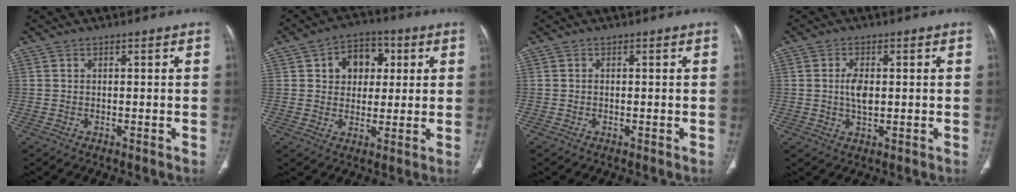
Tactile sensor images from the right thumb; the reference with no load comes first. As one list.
[{"total": 9.4, "force": [2.7, 7.1, 5.5], "torque": [-0.037, 0.001, 0.039]}, {"total": 0.0}, {"total": 4.1, "force": [0.3, 2.1, 3.5], "torque": [-0.066, -0.002, 0.007]}]